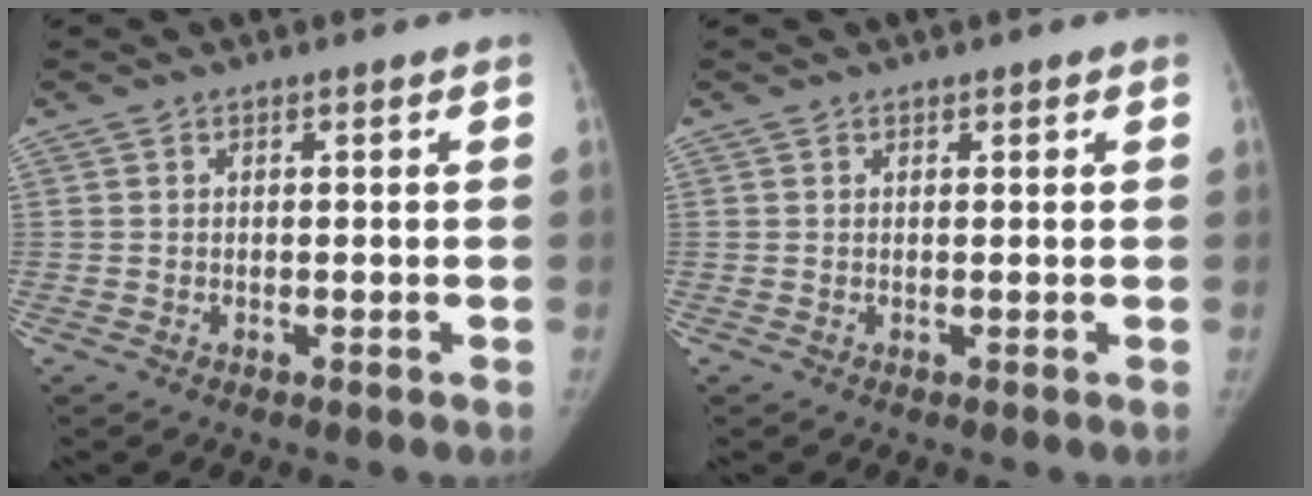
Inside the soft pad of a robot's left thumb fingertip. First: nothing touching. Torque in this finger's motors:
{"motor_torque": [-0.29, 0.04, -0.22, 0.08, -0.07]}